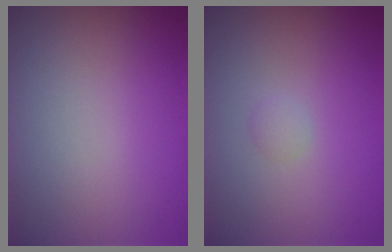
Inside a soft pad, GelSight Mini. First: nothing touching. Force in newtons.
{"total": 0.7, "press": 0.7, "slide": 0.0}